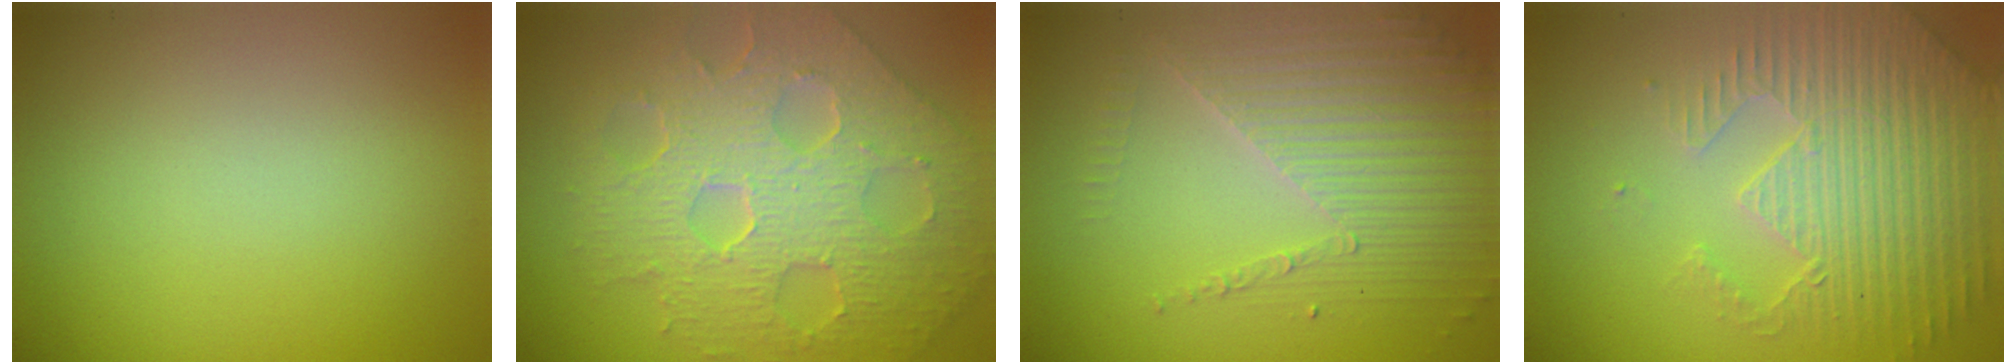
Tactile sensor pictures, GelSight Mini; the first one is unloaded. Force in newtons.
{"total": 8.7, "press": 6.2, "slide": 6.2}
{"total": 3.9, "press": 3.6, "slide": 1.6}
{"total": 4.7, "press": 4.4, "slide": 1.4}